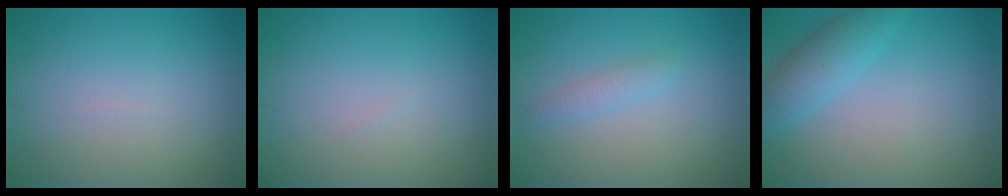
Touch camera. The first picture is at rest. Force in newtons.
{"total": 0.0}
{"total": 1.3, "press": 1.3, "slide": 0.0}
{"total": 3.3, "press": 3.3, "slide": 0.1}